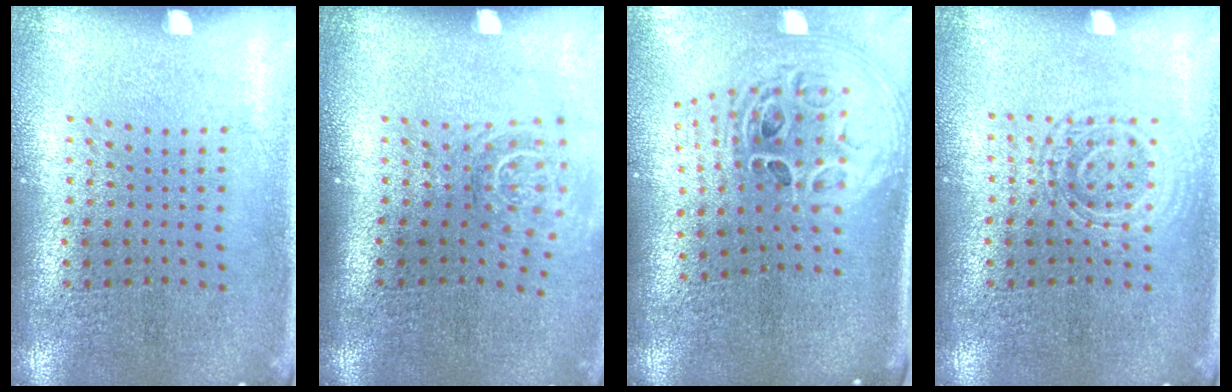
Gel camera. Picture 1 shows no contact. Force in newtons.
{"total": 1.7, "press": 1.1, "slide": 1.3}
{"total": 2.9, "press": 2.0, "slide": 2.1}
{"total": 2.3, "press": 2.2, "slide": 0.5}